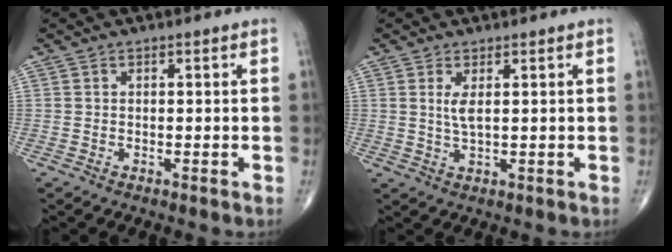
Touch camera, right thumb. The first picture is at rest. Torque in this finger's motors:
{"motor_torque": [-0.29, 0.47, 0.15, 0.13, 0.04]}